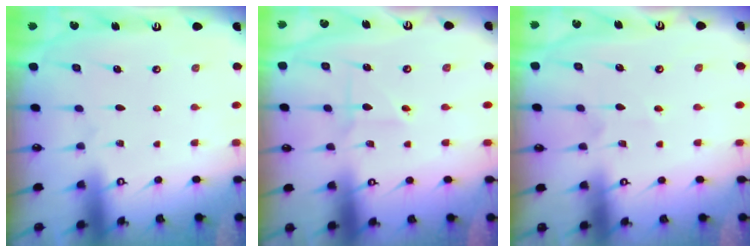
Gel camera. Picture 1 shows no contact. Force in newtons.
{"total": 2.6, "press": 2.6, "slide": 0.2}
{"total": 2.2, "press": 2.0, "slide": 0.8}